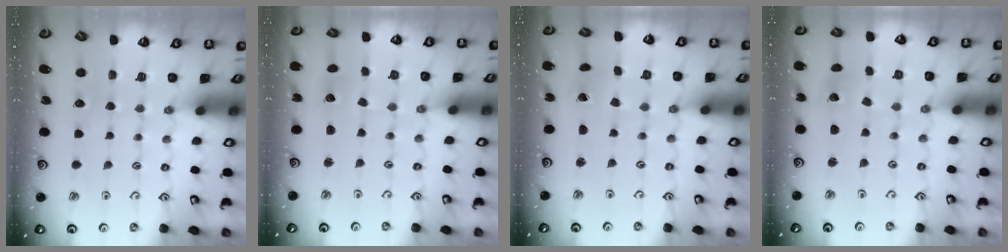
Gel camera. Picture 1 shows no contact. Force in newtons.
{"total": 1.6, "press": 1.6, "slide": 0.1}
{"total": 0.7, "press": 0.7, "slide": 0.1}
{"total": 1.9, "press": 1.9, "slide": 0.2}